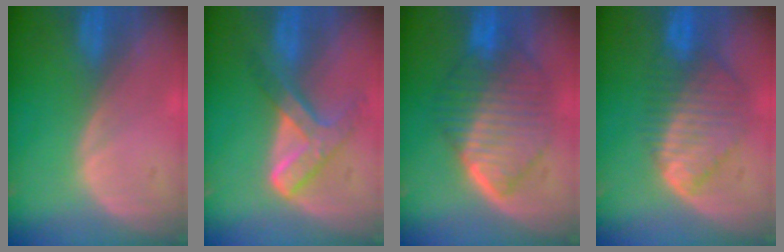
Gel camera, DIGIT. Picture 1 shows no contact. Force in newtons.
{"total": 7.2, "press": 6.2, "slide": 3.8}
{"total": 10.0, "press": 9.9, "slide": 0.8}
{"total": 8.7, "press": 7.7, "slide": 4.1}